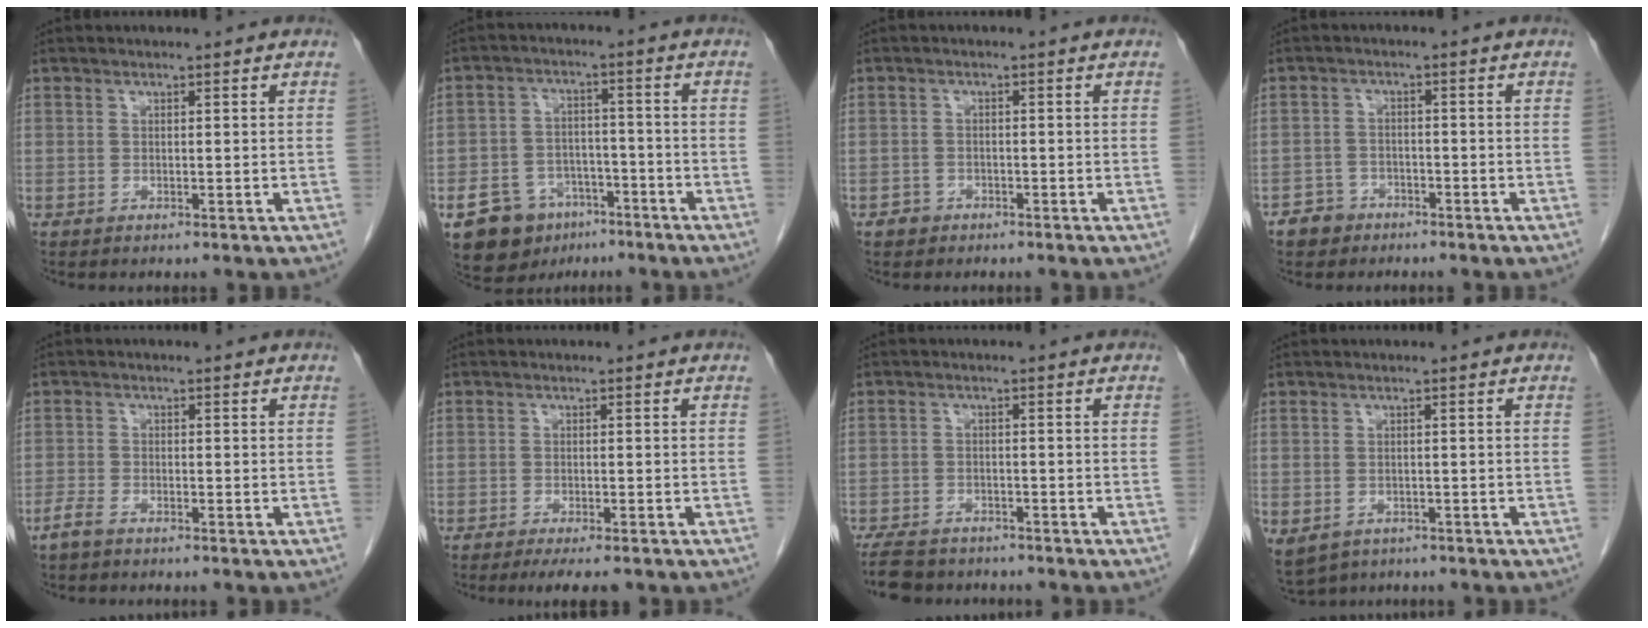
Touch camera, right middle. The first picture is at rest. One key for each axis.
{"total": 9.7, "fx": -5.9, "fy": 6.9, "fz": 3.6, "tx": -0.069, "ty": 0.013, "tz": -0.089}
{"total": 1.6, "fx": -1.1, "fy": 1.2, "fz": 0.0, "tx": -0.004, "ty": 0.006, "tz": -0.019}
{"total": 3.5, "fx": -2.5, "fy": 2.4, "fz": 0.1, "tx": -0.005, "ty": 0.010, "tz": -0.042}
{"total": 2.5, "fx": -1.6, "fy": 1.1, "fz": 1.5, "tx": -0.039, "ty": -0.002, "tz": -0.030}
{"total": 5.3, "fx": -4.2, "fy": 0.9, "fz": 3.1, "tx": -0.038, "ty": -0.010, "tz": -0.061}
{"total": 8.5, "fx": -7.2, "fy": 3.4, "fz": 3.0, "tx": -0.059, "ty": -0.011, "tz": -0.112}
{"total": 9.7, "fx": -5.6, "fy": 7.1, "fz": 3.7, "tx": -0.102, "ty": -0.015, "tz": -0.070}